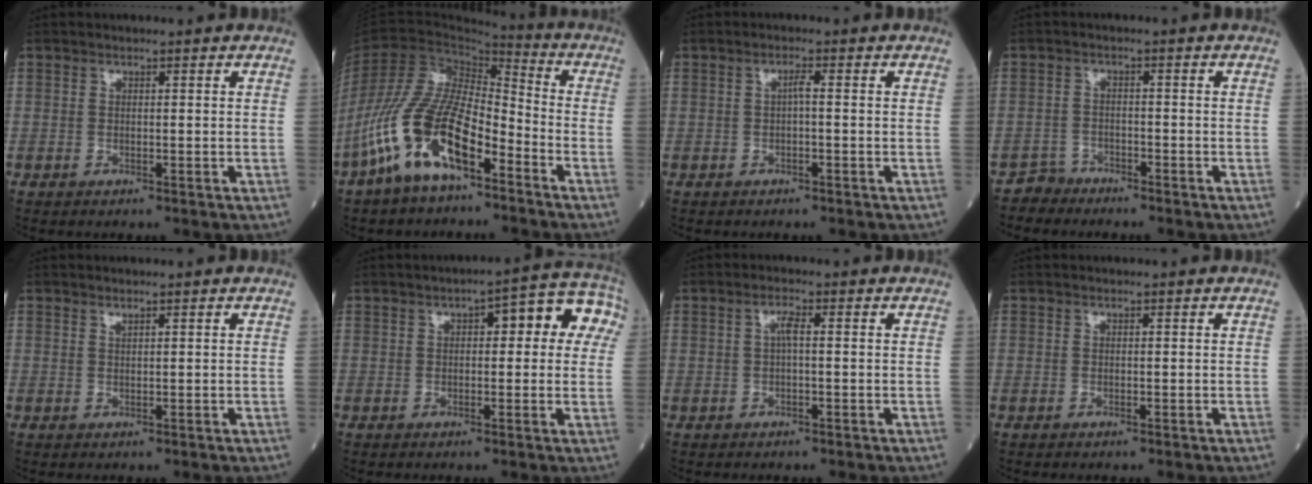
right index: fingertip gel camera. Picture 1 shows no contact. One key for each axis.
{"total": 15.2, "fx": -8.5, "fy": 5.5, "fz": 11.3, "tx": -0.242, "ty": 0.003, "tz": -0.162}
{"total": 1.3, "fx": -0.1, "fy": 0.1, "fz": 1.3, "tx": -0.022, "ty": 0.003, "tz": -0.002}
{"total": 2.5, "fx": -2.2, "fy": 0.7, "fz": -1.1, "tx": 0.027, "ty": -0.001, "tz": -0.043}
{"total": 0.6, "fx": 0.5, "fy": 0.0, "fz": 0.3, "tx": -0.008, "ty": -0.004, "tz": 0.010}
{"total": 9.6, "fx": 2.8, "fy": 3.1, "fz": 8.7, "tx": -0.097, "ty": 0.044, "tz": 0.024}
{"total": 1.9, "fx": 0.2, "fy": 0.3, "fz": 1.8, "tx": -0.036, "ty": 0.003, "tz": 0.003}
{"total": 0.0}